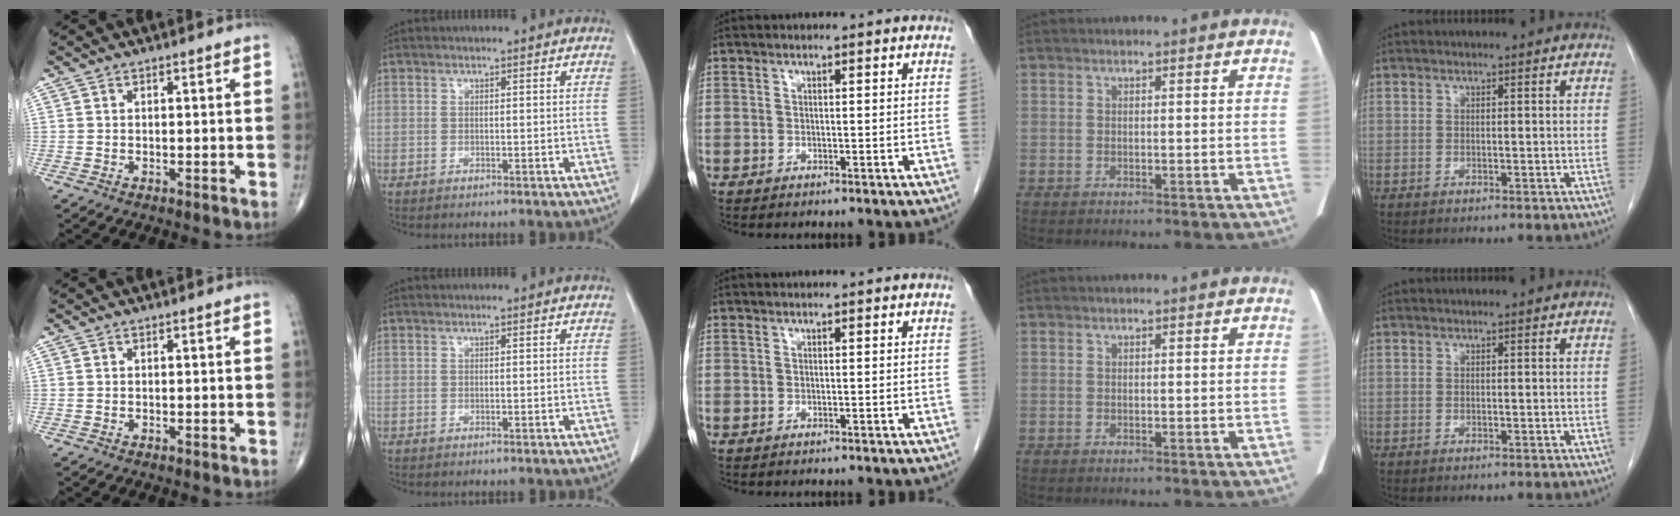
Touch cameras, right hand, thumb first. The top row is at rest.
{}